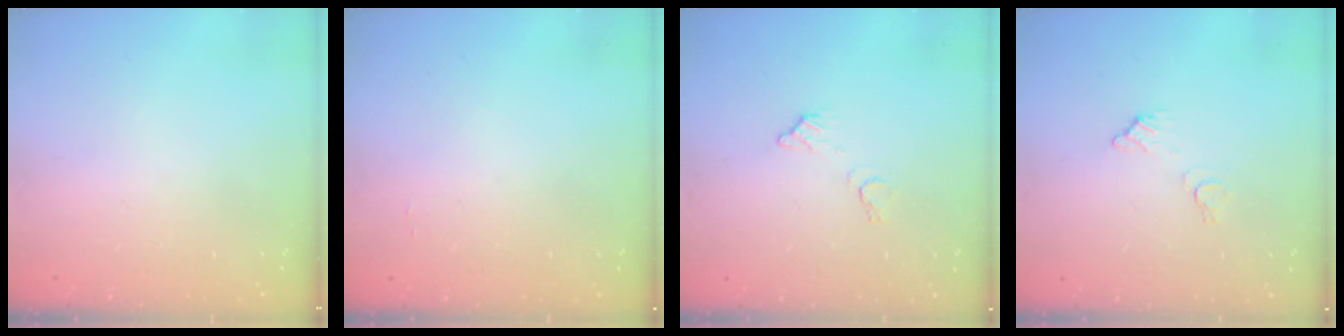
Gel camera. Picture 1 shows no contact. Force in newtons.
{"total": 5.9, "press": 5.9, "slide": 0.3}
{"total": 5.8, "press": 5.8, "slide": 0.4}
{"total": 5.2, "press": 5.2, "slide": 0.2}